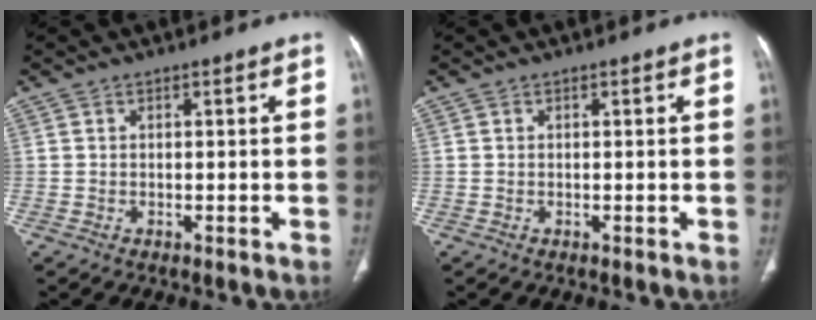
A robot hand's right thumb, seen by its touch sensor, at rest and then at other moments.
{"total": 0.0}